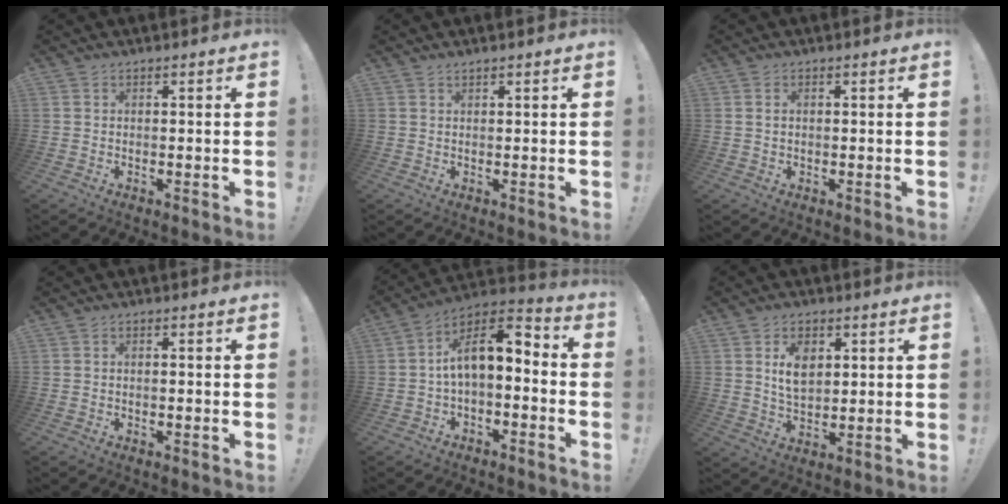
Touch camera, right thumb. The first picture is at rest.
{"total": 0.7, "force": [0.7, 0.0, 0.3], "torque": [-0.004, -0.001, 0.012]}
{"total": 1.3, "force": [0.4, 0.8, 0.9], "torque": [-0.017, 0.002, 0.008]}
{"total": 0.0}
{"total": 9.6, "force": [0.7, 4.8, 8.2], "torque": [-0.129, 0.002, 0.014]}
{"total": 8.3, "force": [3.1, 5.5, 5.3], "torque": [-0.075, -0.002, 0.053]}